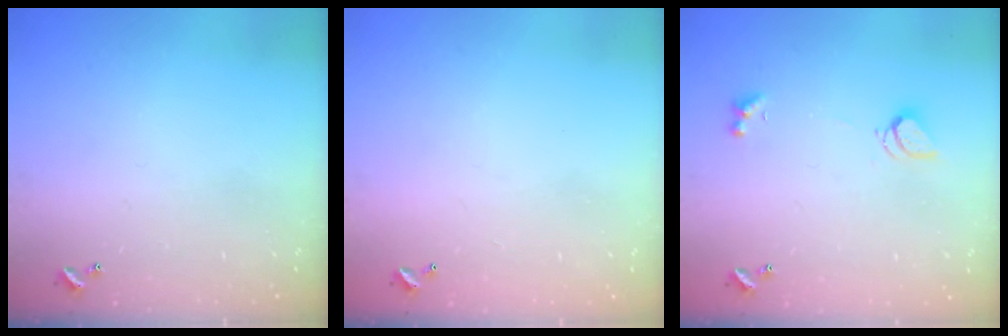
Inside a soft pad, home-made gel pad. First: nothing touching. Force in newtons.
{"total": 2.8, "press": 2.8, "slide": 0.1}
{"total": 2.5, "press": 2.5, "slide": 0.6}